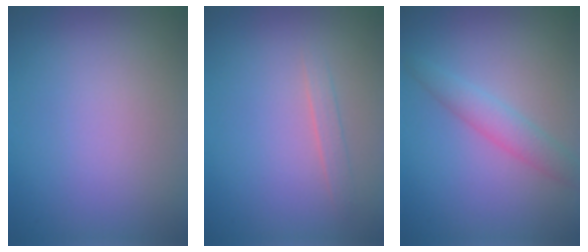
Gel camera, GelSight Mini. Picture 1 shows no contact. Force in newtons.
{"total": 1.1, "press": 1.1, "slide": 0.0}
{"total": 2.6, "press": 2.6, "slide": 0.0}